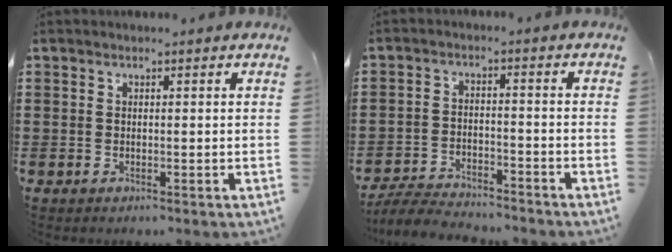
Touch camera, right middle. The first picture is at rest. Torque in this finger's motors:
{"motor_torque": [0.25, -0.18, 0.32, 0.06]}